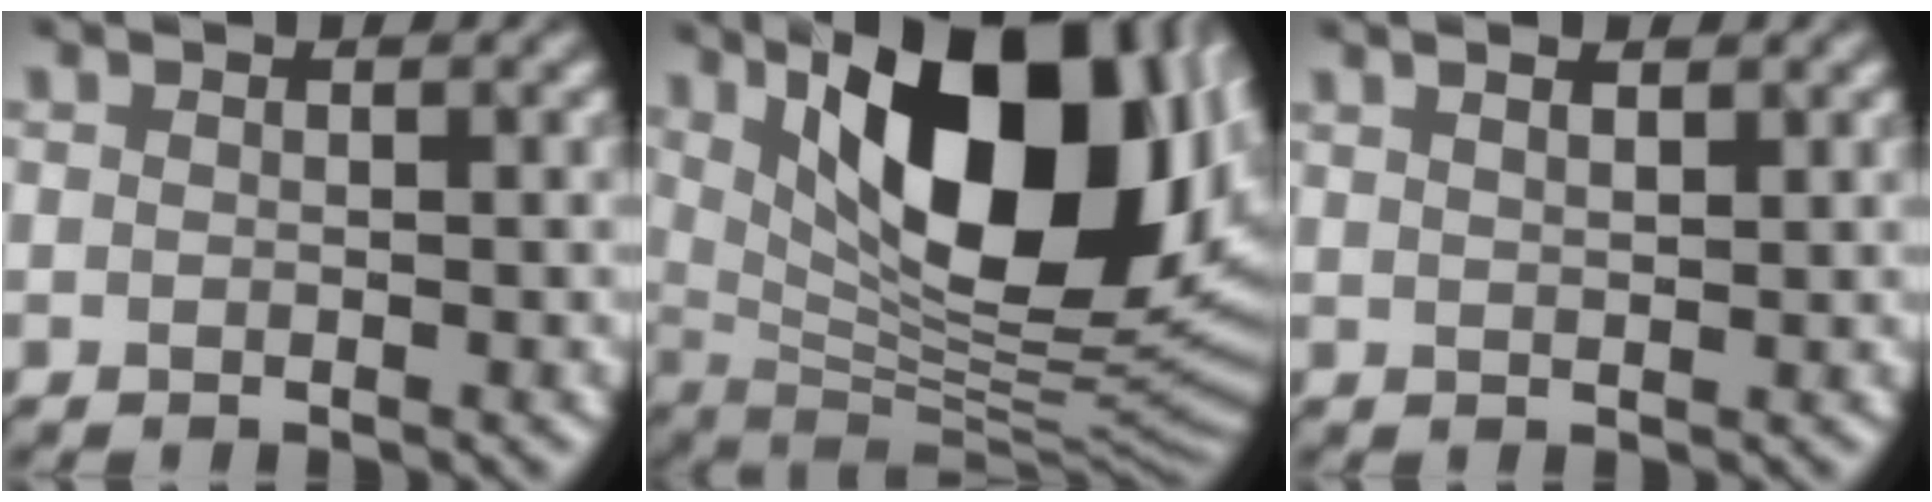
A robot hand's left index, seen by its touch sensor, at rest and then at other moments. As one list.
[{"total": 18.8, "force": [6.4, 8.2, 15.6], "torque": [-0.220, 0.016, 0.106]}, {"total": 2.1, "force": [1.5, 0.5, 1.4], "torque": [-0.011, 0.010, 0.010]}]